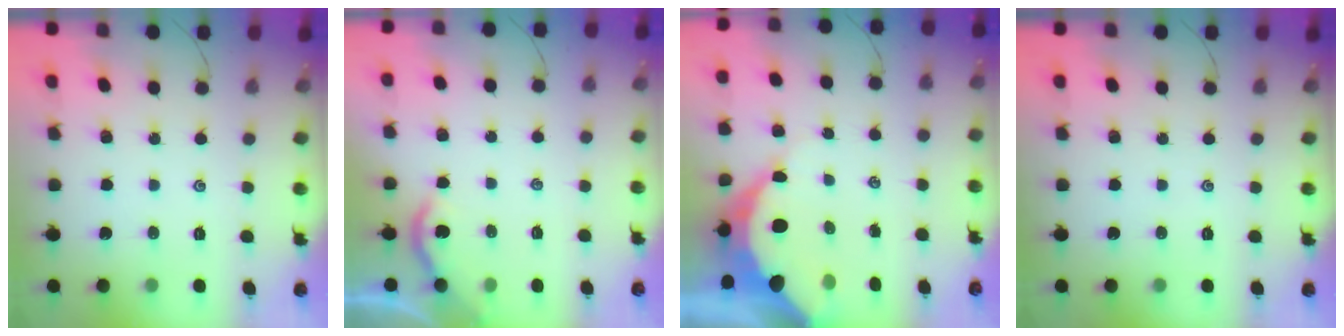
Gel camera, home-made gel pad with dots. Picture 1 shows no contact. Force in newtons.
{"total": 4.8, "press": 4.8, "slide": 0.3}
{"total": 12.6, "press": 12.6, "slide": 1.1}
{"total": 0.0}